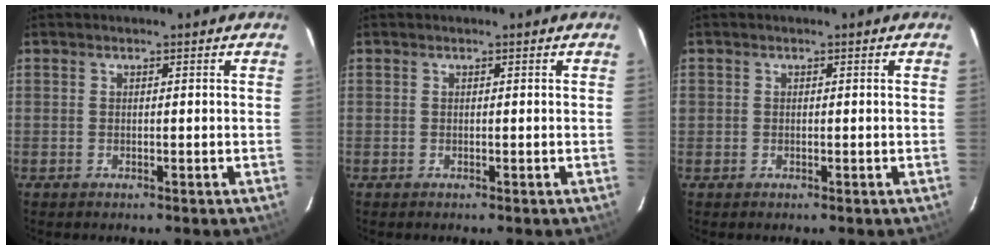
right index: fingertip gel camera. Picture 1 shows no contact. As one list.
[{"total": 0.0}, {"total": 0.6, "force": [-0.1, 0.6, 0.1], "torque": [0.001, 0.000, -0.001]}]